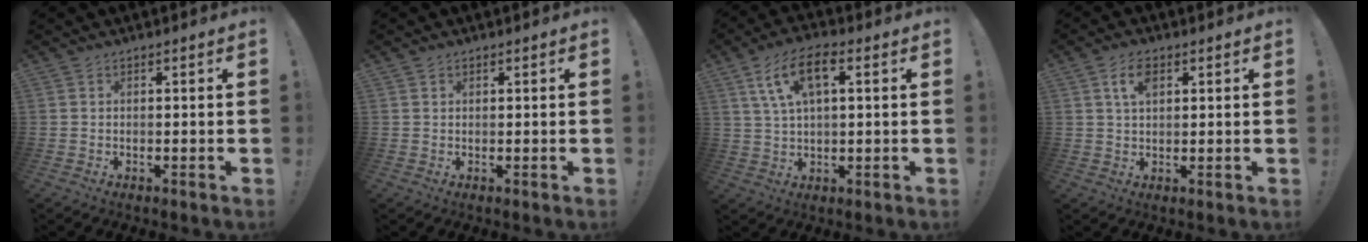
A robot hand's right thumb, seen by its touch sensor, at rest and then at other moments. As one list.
[{"total": 0.8, "force": [0.6, 0.5, 0.1], "torque": [0.002, -0.002, 0.012]}, {"total": 10.6, "force": [4.2, 4.7, 8.6], "torque": [-0.155, 0.001, 0.077]}, {"total": 5.7, "force": [2.4, 3.2, 4.2], "torque": [-0.071, 0.003, 0.041]}]